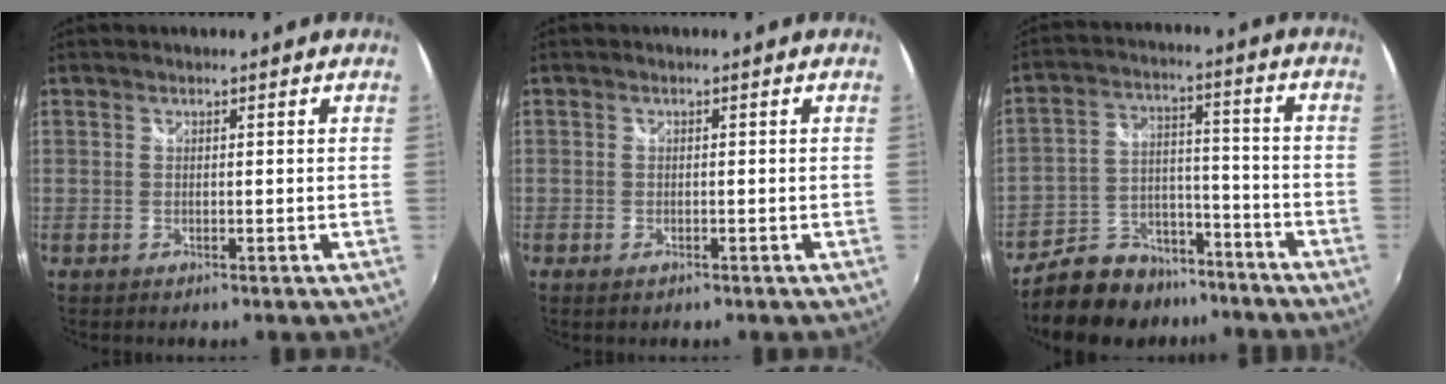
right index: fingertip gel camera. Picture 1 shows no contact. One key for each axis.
{"total": 1.2, "fx": -0.8, "fy": 0.7, "fz": 0.6, "tx": -0.012, "ty": -0.004, "tz": -0.015}
{"total": 16.2, "fx": -12.6, "fy": 8.5, "fz": 5.7, "tx": -0.135, "ty": 0.040, "tz": -0.189}